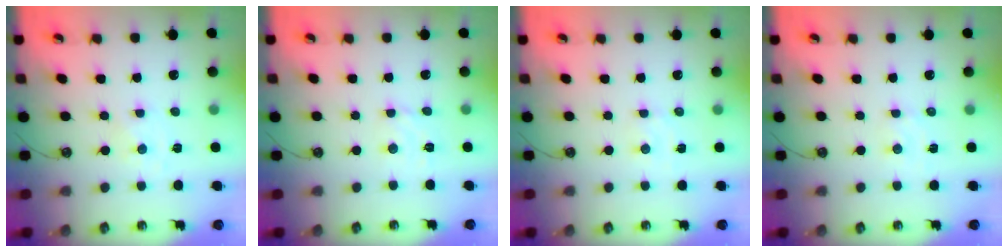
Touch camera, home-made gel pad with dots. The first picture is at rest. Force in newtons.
{"total": 2.9, "press": 2.9, "slide": 0.3}
{"total": 2.6, "press": 2.6, "slide": 0.4}
{"total": 2.0, "press": 2.0, "slide": 0.4}